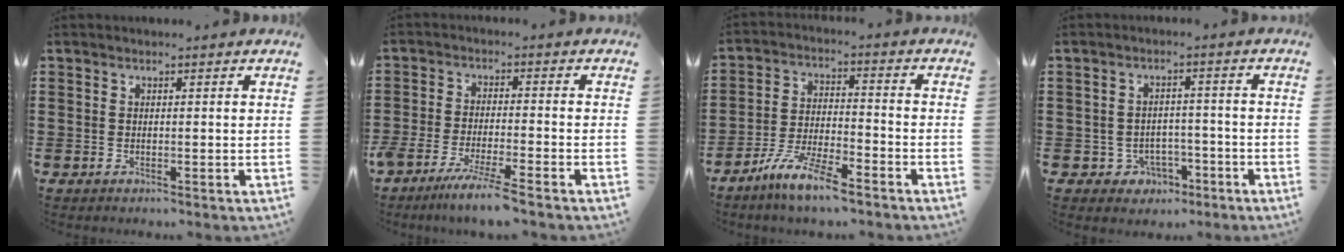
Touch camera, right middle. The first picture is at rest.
{"total": 5.8, "force": [-5.0, -0.5, 3.0], "torque": [-0.065, -0.023, -0.096]}
{"total": 7.7, "force": [-6.3, 1.0, 4.3], "torque": [-0.100, -0.007, -0.122]}
{"total": 3.1, "force": [-2.1, 2.2, 0.7], "torque": [-0.021, 0.005, -0.047]}